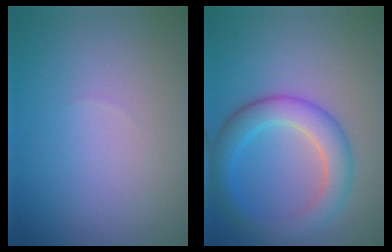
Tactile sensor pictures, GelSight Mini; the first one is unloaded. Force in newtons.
{"total": 4.9, "press": 4.9, "slide": 0.1}